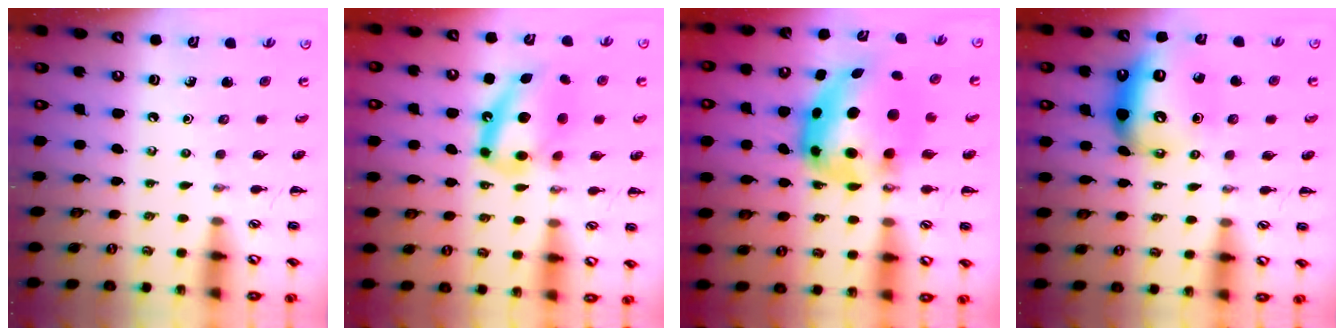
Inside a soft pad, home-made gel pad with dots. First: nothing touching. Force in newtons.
{"total": 13.5, "press": 13.1, "slide": 3.4}
{"total": 10.3, "press": 10.0, "slide": 2.6}
{"total": 10.8, "press": 10.7, "slide": 1.3}